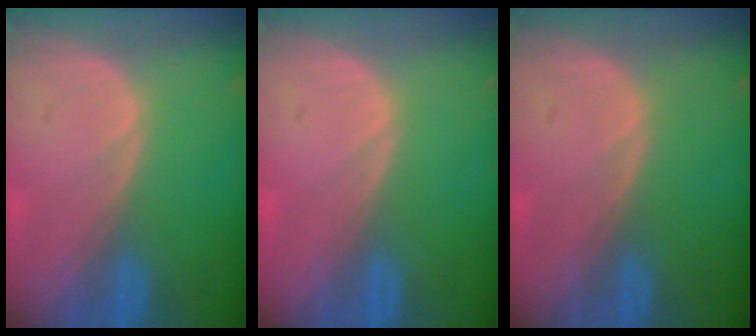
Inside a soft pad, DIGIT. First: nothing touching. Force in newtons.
{"total": 0.0}
{"total": 0.0}